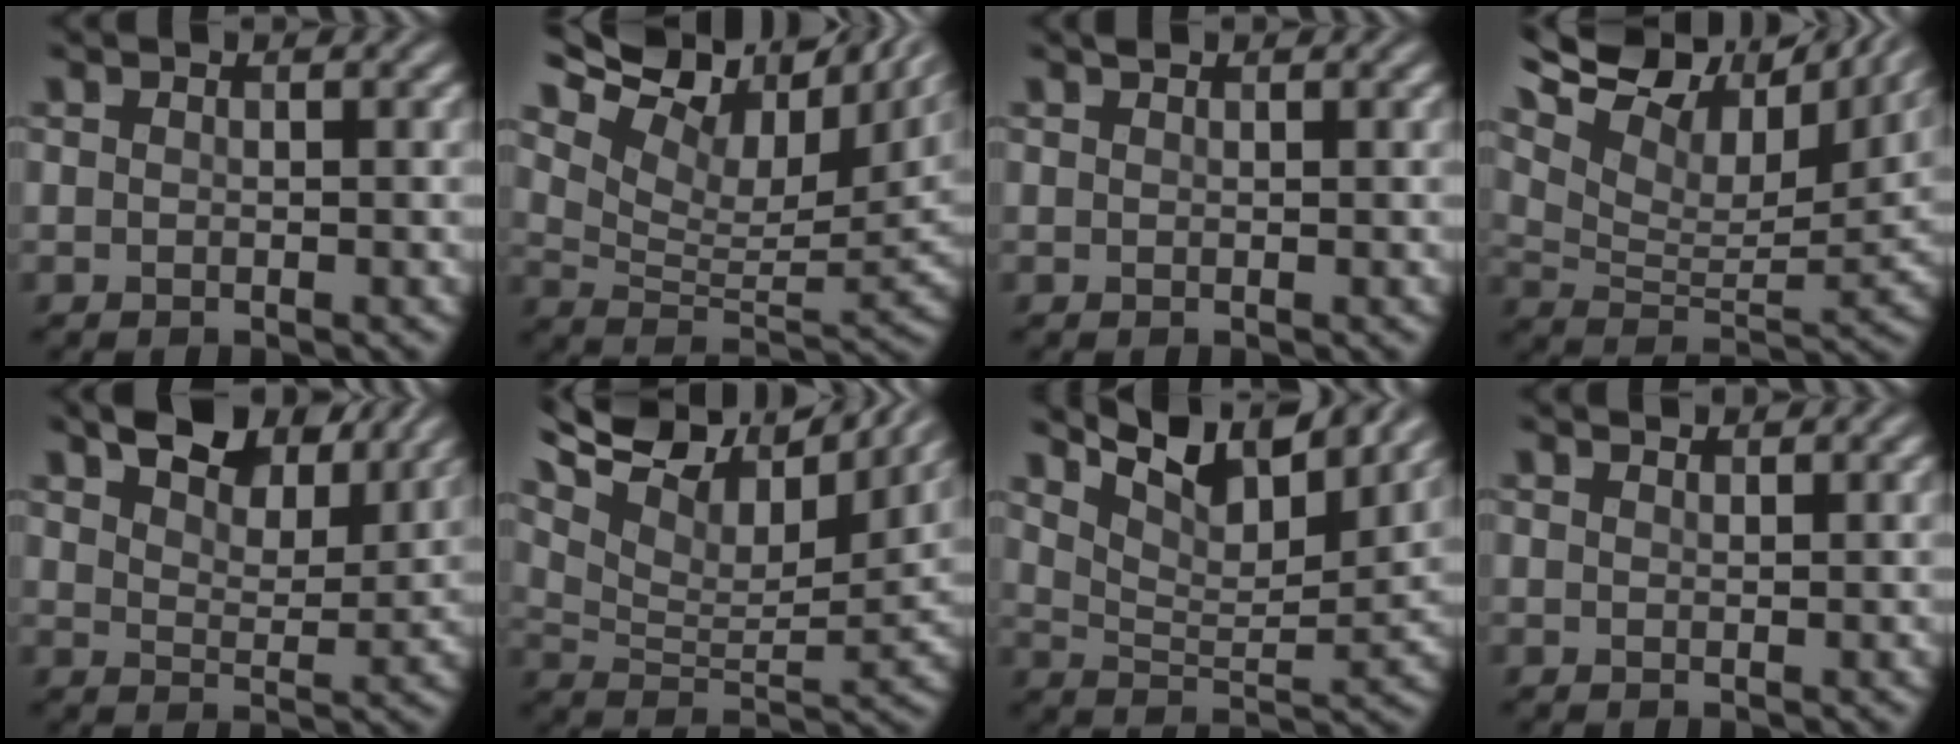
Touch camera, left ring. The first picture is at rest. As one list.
[{"total": 15.8, "force": [10.9, 6.6, 9.3], "torque": [-0.187, 0.057, 0.173]}, {"total": 0.5, "force": [0.5, 0.1, 0.2], "torque": [-0.002, 0.002, 0.010]}, {"total": 14.7, "force": [11.0, 5.5, 8.1], "torque": [-0.184, 0.051, 0.163]}, {"total": 7.4, "force": [5.6, 3.0, 3.9], "torque": [-0.065, 0.013, 0.084]}, {"total": 12.9, "force": [9.8, 4.4, 7.2], "torque": [-0.155, 0.029, 0.146]}, {"total": 9.0, "force": [6.9, 2.6, 5.2], "torque": [-0.098, 0.006, 0.110]}, {"total": 1.3, "force": [1.3, 0.1, 0.2], "torque": [-0.007, -0.001, 0.018]}]